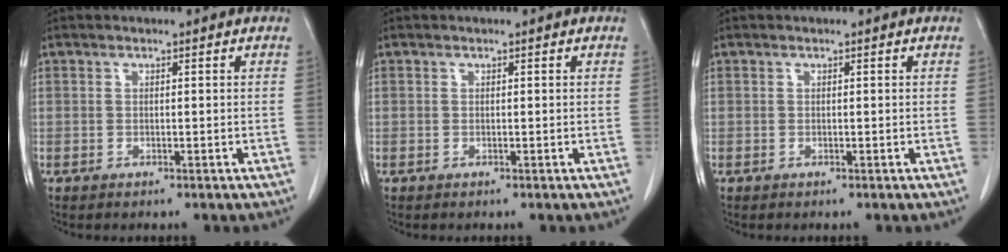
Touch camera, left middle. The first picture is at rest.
{"total": 0.0}
{"total": 0.0}